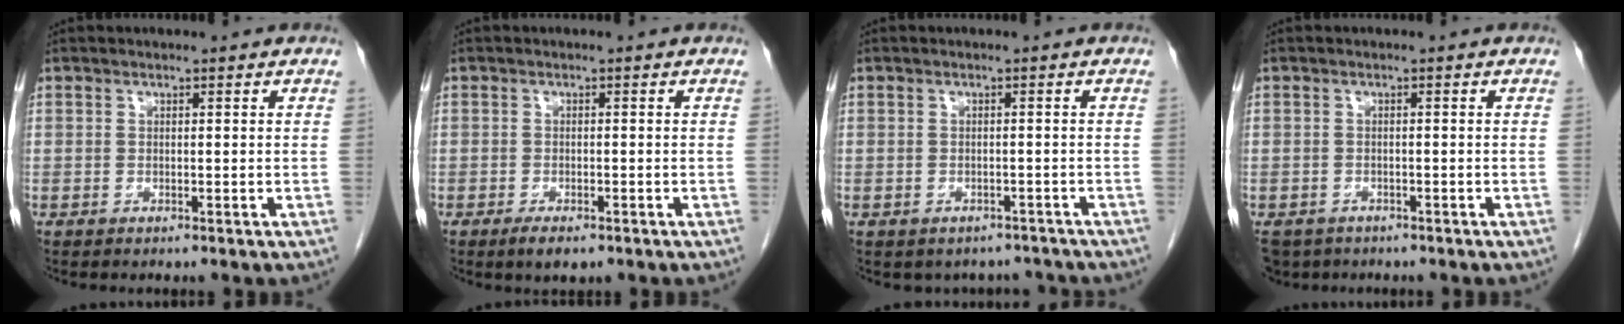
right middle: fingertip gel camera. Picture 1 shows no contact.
{"total": 2.7, "force": [-1.8, 1.0, 1.8], "torque": [-0.036, -0.004, -0.025]}
{"total": 4.5, "force": [-4.0, 2.2, 0.0], "torque": [0.011, 0.016, -0.045]}
{"total": 5.9, "force": [-4.6, 3.5, 1.4], "torque": [-0.032, -0.008, -0.069]}